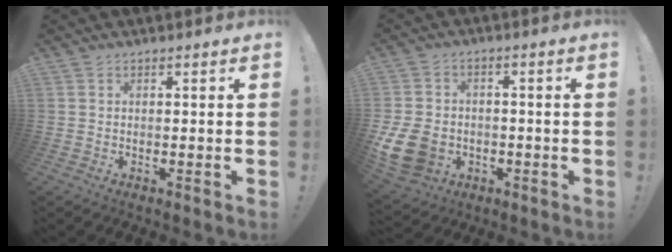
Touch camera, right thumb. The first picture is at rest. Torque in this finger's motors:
{"motor_torque": [0.95, 1.06, 0.68, -0.36, 0.43]}